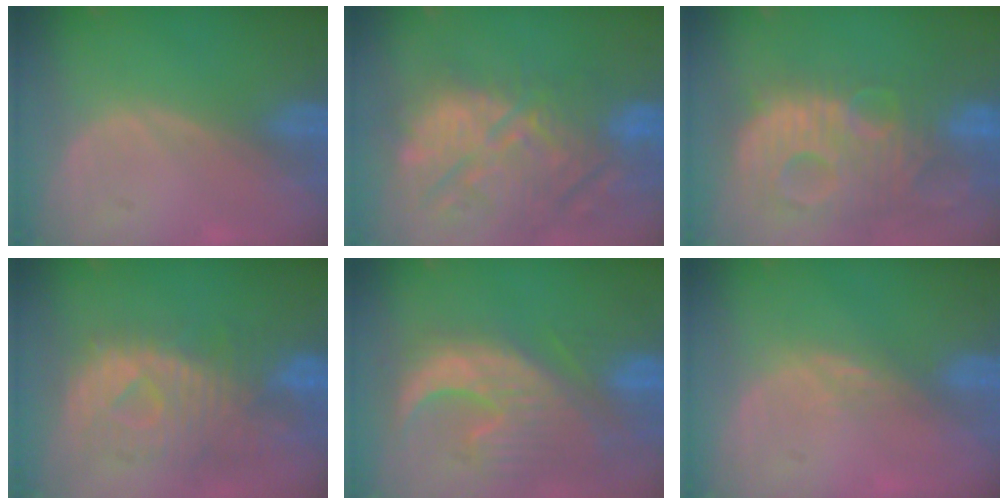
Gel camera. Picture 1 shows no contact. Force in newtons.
{"total": 14.8, "press": 12.9, "slide": 7.3}
{"total": 13.9, "press": 12.0, "slide": 7.1}
{"total": 10.7, "press": 9.6, "slide": 4.7}
{"total": 13.3, "press": 11.4, "slide": 6.9}
{"total": 2.4, "press": 1.9, "slide": 1.4}